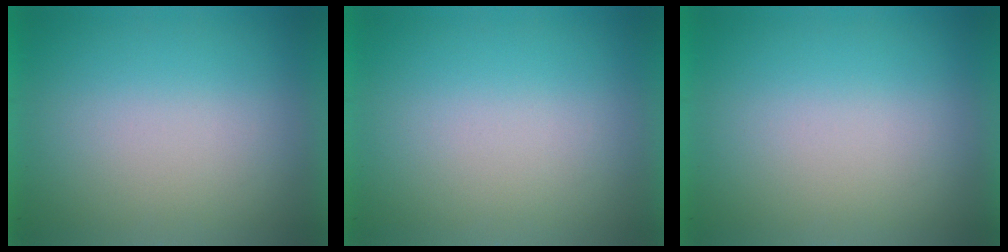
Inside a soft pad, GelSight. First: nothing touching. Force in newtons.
{"total": 1.4}
{"total": 0.0}